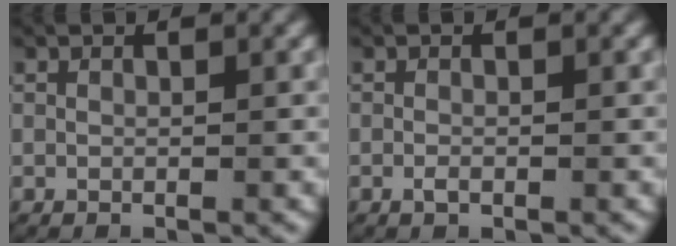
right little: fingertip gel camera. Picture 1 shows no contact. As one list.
[{"total": 0.6, "force": [-0.4, 0.2, 0.4], "torque": [-0.011, -0.002, -0.006]}]